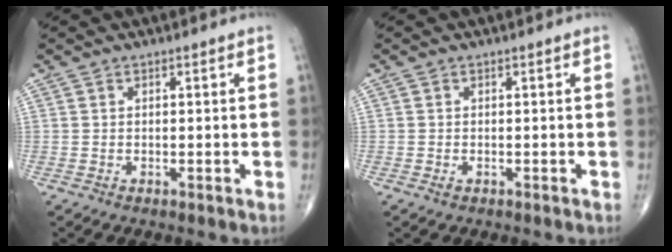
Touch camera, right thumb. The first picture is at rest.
{"total": 0.6, "force": [-0.3, 0.4, 0.4], "torque": [-0.008, 0.000, -0.003]}